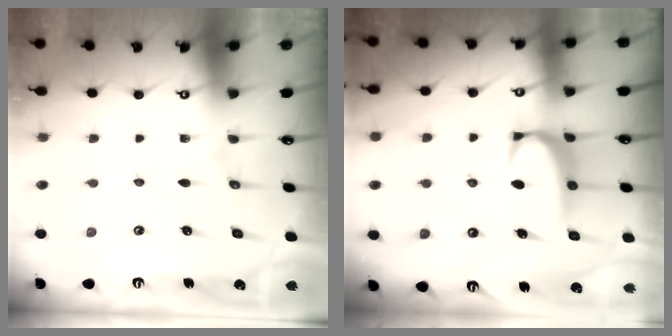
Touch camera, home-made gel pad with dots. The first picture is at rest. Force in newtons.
{"total": 2.3, "press": 2.2, "slide": 0.6}